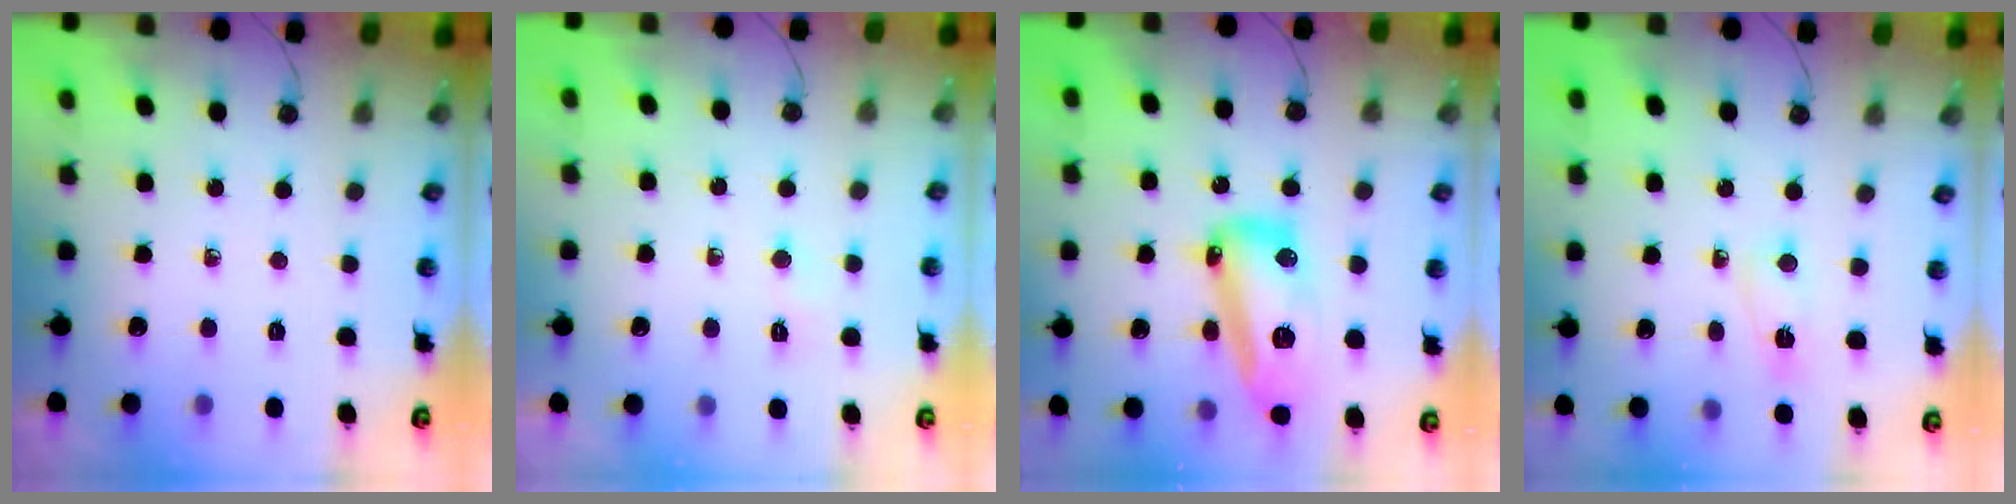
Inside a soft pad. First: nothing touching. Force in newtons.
{"total": 2.7, "press": 2.6, "slide": 0.5}
{"total": 17.0, "press": 16.9, "slide": 1.5}
{"total": 2.9, "press": 2.8, "slide": 0.6}